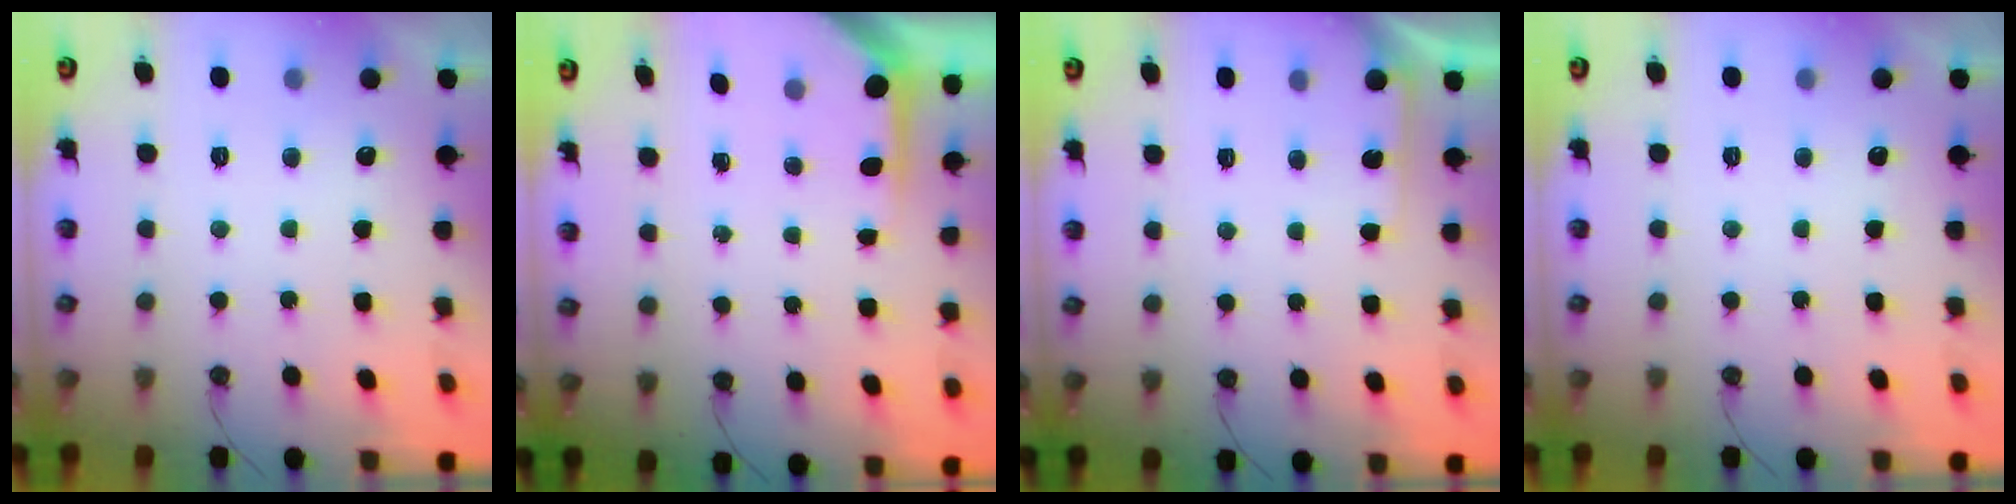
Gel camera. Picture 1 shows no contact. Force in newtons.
{"total": 3.8, "press": 3.8, "slide": 0.2}
{"total": 3.6, "press": 3.6, "slide": 0.5}
{"total": 0.0}